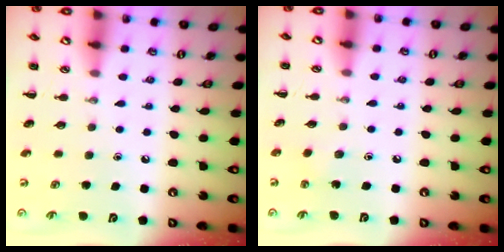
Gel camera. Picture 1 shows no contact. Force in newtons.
{"total": 1.4, "press": 1.3, "slide": 0.5}